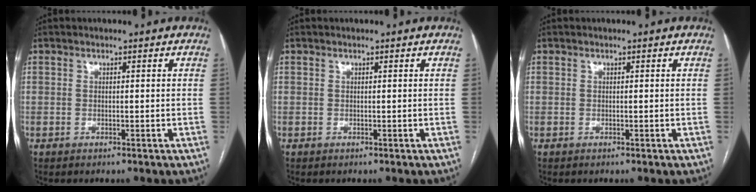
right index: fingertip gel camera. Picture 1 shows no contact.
{"total": 0.0}
{"total": 0.0}